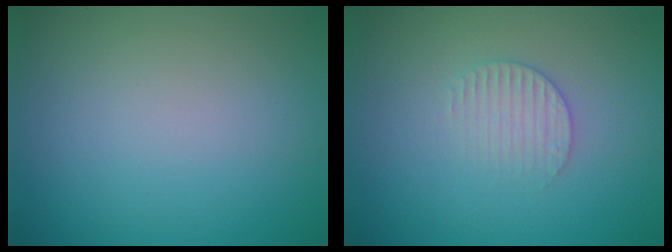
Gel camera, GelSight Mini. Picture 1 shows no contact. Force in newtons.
{"total": 1.9, "press": 1.9, "slide": 0.3}